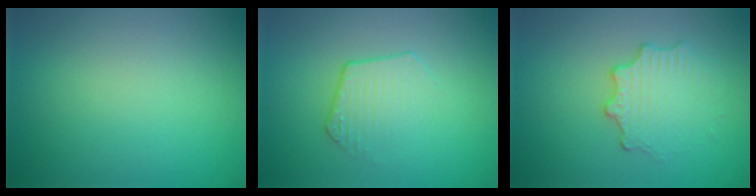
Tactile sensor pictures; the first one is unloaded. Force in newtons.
{"total": 2.1, "press": 1.5, "slide": 1.4}
{"total": 3.0, "press": 2.6, "slide": 1.5}